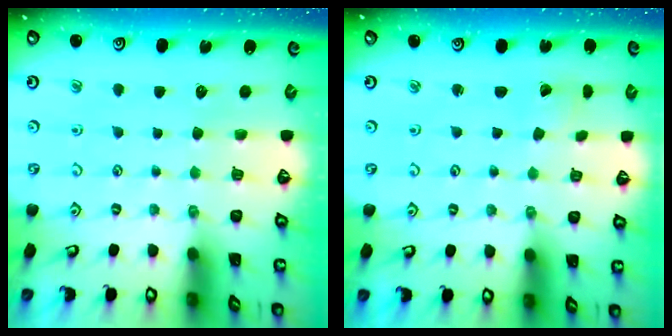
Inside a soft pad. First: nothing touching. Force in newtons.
{"total": 2.1, "press": 2.1, "slide": 0.1}